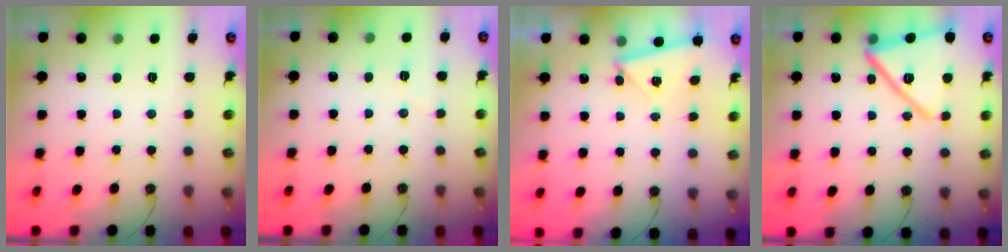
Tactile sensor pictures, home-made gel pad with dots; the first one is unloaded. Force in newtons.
{"total": 3.6, "press": 3.5, "slide": 0.9}
{"total": 2.7, "press": 2.0, "slide": 1.7}
{"total": 18.9, "press": 18.9, "slide": 1.2}